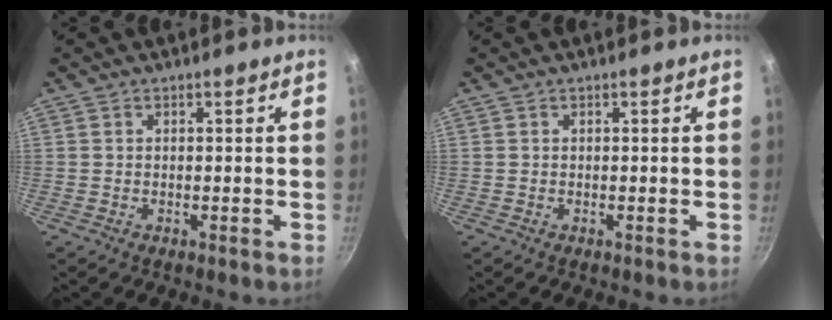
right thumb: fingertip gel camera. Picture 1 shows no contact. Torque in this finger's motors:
{"motor_torque": [0.00, 0.00, 0.00, 0.00, 0.01]}